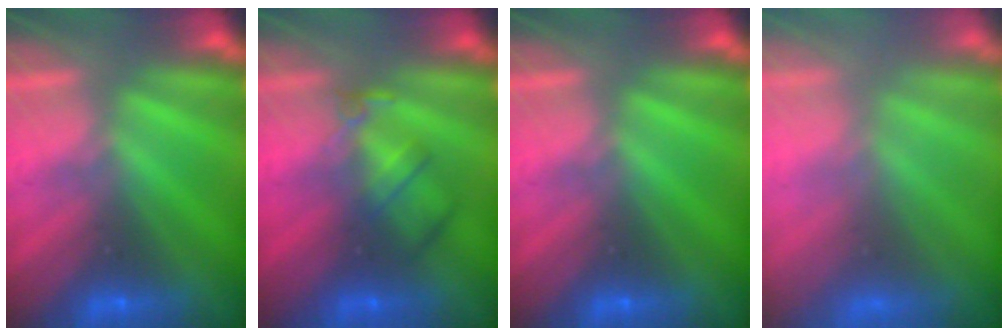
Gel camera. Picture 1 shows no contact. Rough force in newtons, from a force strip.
{"total": 2.4}
{"total": 0.0}
{"total": 7.6}